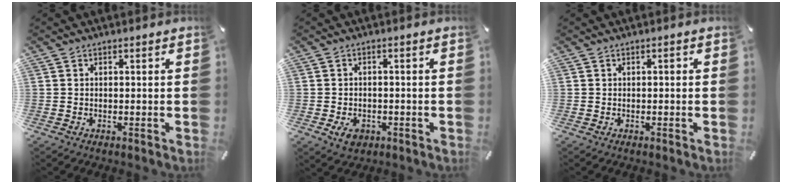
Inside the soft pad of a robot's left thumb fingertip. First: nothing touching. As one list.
[{"total": 3.9, "force": [-1.7, 2.8, 2.0], "torque": [-0.038, 0.007, -0.031]}, {"total": 0.5, "force": [-0.1, 0.3, 0.4], "torque": [-0.008, 0.002, -0.003]}]